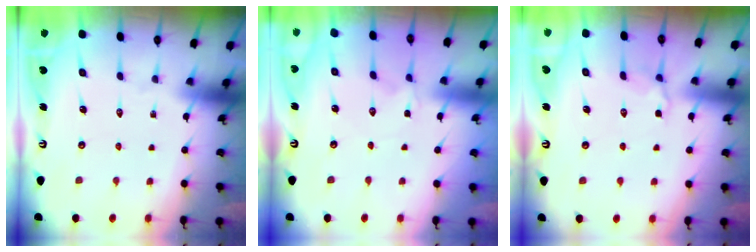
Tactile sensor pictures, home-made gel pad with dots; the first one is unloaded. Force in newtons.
{"total": 1.6, "press": 1.6, "slide": 0.3}
{"total": 3.9, "press": 3.7, "slide": 1.3}